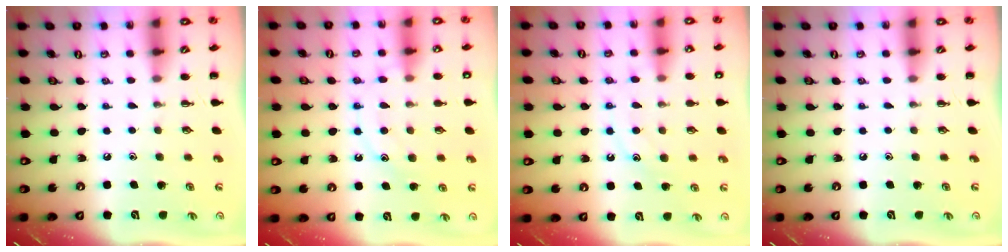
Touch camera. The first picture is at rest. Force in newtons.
{"total": 13.5, "press": 13.4, "slide": 0.8}
{"total": 11.1, "press": 11.1, "slide": 1.0}
{"total": 0.0}